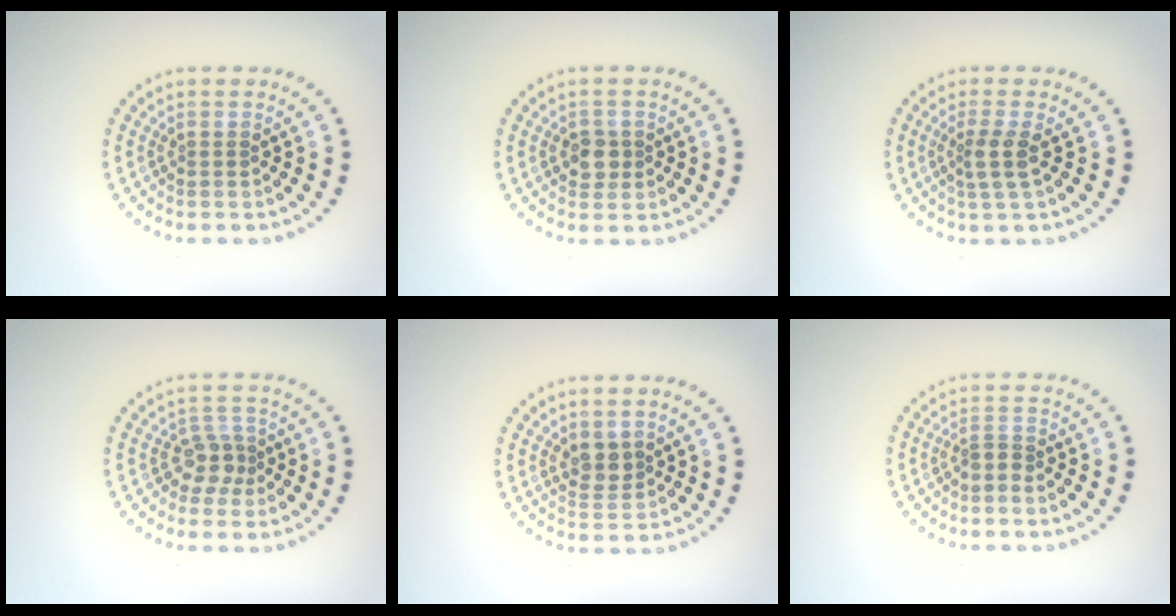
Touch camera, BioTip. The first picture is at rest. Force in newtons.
{"total": 1.9, "press": 1.8, "slide": 0.5}
{"total": 2.2, "press": 1.8, "slide": 1.3}
{"total": 2.5, "press": 2.0, "slide": 1.6}
{"total": 2.0, "press": 1.7, "slide": 0.9}
{"total": 1.3, "press": 0.8, "slide": 0.9}